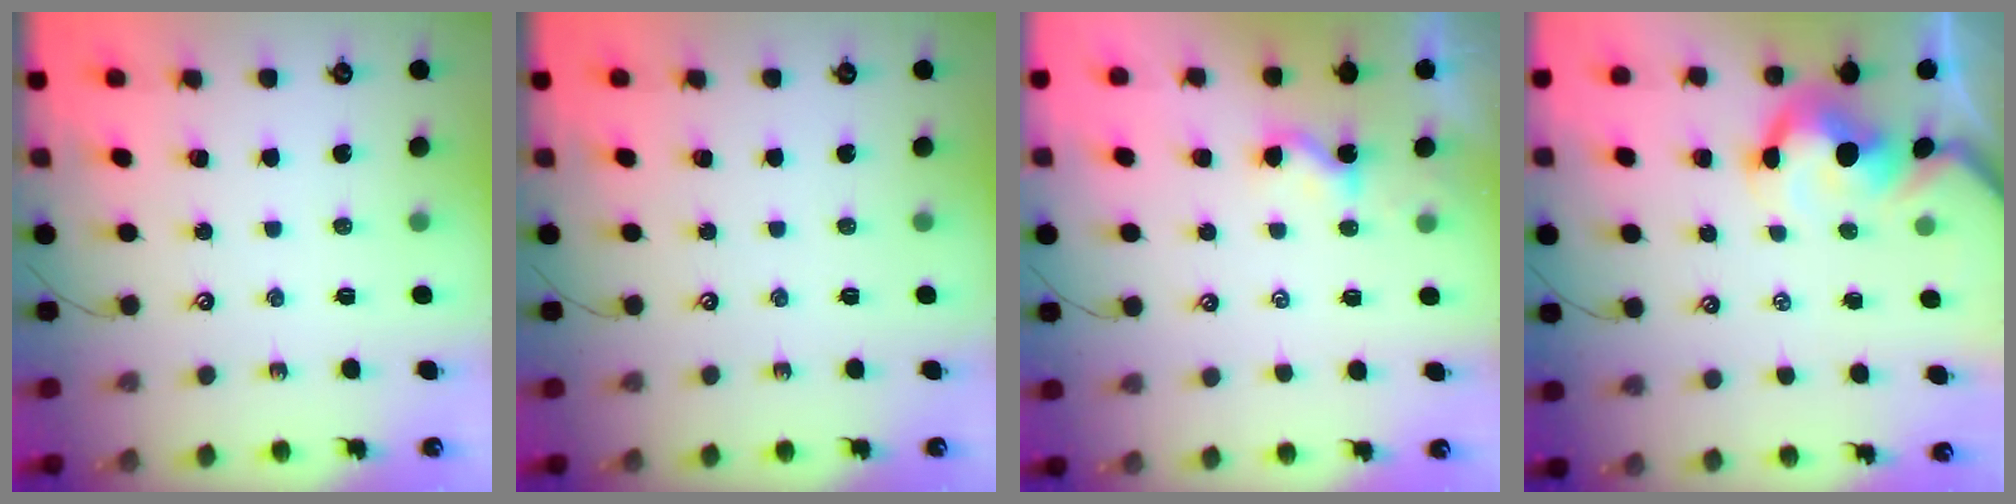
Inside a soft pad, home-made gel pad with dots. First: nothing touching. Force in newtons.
{"total": 0.0}
{"total": 1.6, "press": 1.6, "slide": 0.2}
{"total": 5.6, "press": 5.4, "slide": 1.7}